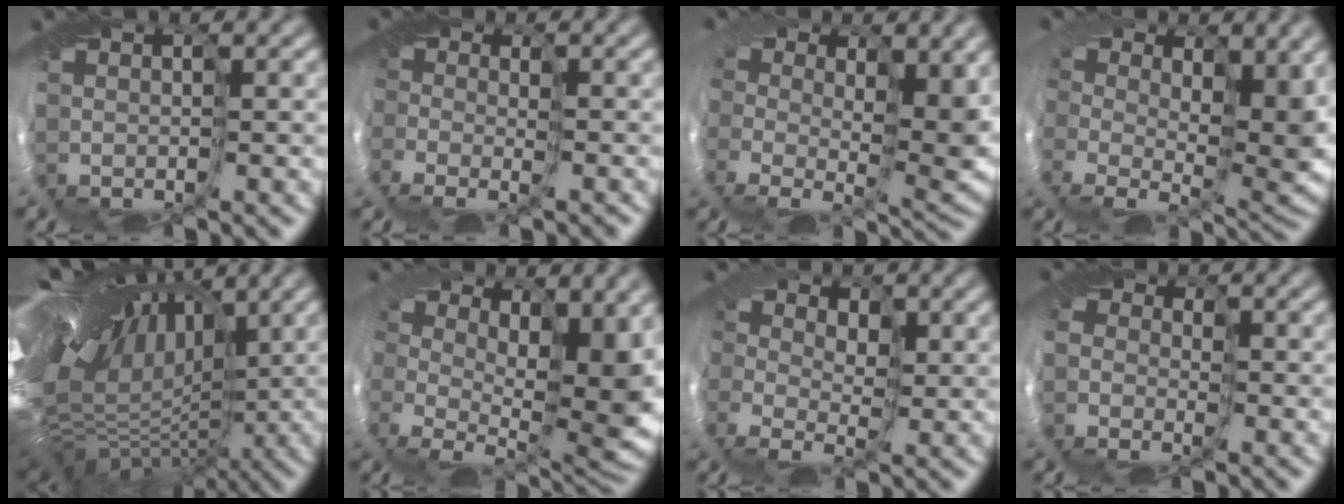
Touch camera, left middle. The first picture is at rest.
{"total": 1.9, "force": [-1.8, 0.6, 0.1], "torque": [0.023, -0.030, -0.042]}
{"total": 6.1, "force": [1.7, 3.6, 4.6], "torque": [-0.061, -0.042, 0.034]}
{"total": 6.7, "force": [1.8, 4.0, 5.1], "torque": [-0.065, -0.045, 0.036]}
{"total": 14.1, "force": [1.9, 7.5, 11.8], "torque": [-0.163, 0.005, 0.047]}
{"total": 6.5, "force": [0.9, 2.9, 5.7], "torque": [-0.065, -0.034, 0.010]}
{"total": 1.5, "force": [-0.1, 1.5, 0.4], "torque": [0.013, -0.016, -0.019]}
{"total": 1.9, "force": [-1.2, 1.5, 0.1], "torque": [0.010, -0.019, -0.028]}